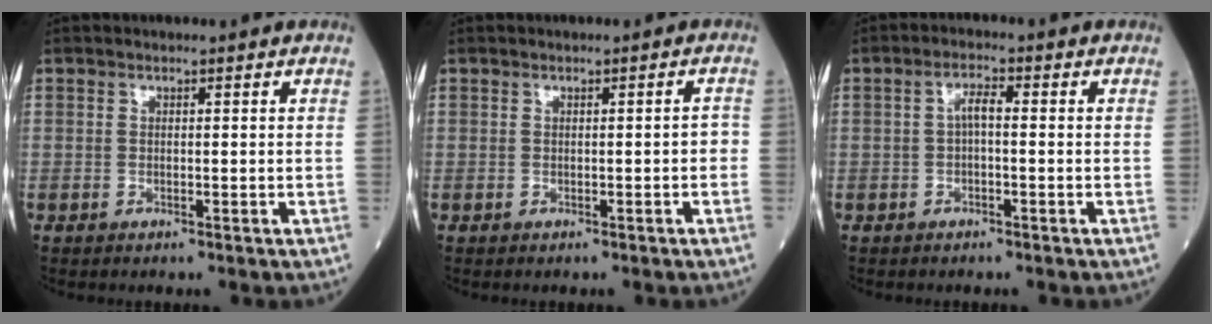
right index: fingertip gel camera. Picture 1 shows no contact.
{"total": 1.1, "force": [-0.3, 0.4, 0.9], "torque": [-0.007, 0.003, -0.004]}
{"total": 2.5, "force": [-0.2, 0.7, 2.4], "torque": [-0.045, 0.007, -0.003]}